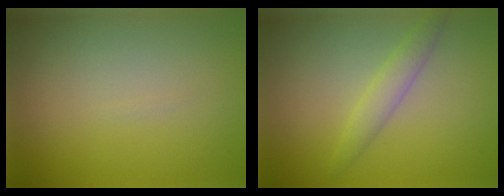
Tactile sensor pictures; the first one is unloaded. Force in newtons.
{"total": 2.0, "press": 2.0, "slide": 0.0}